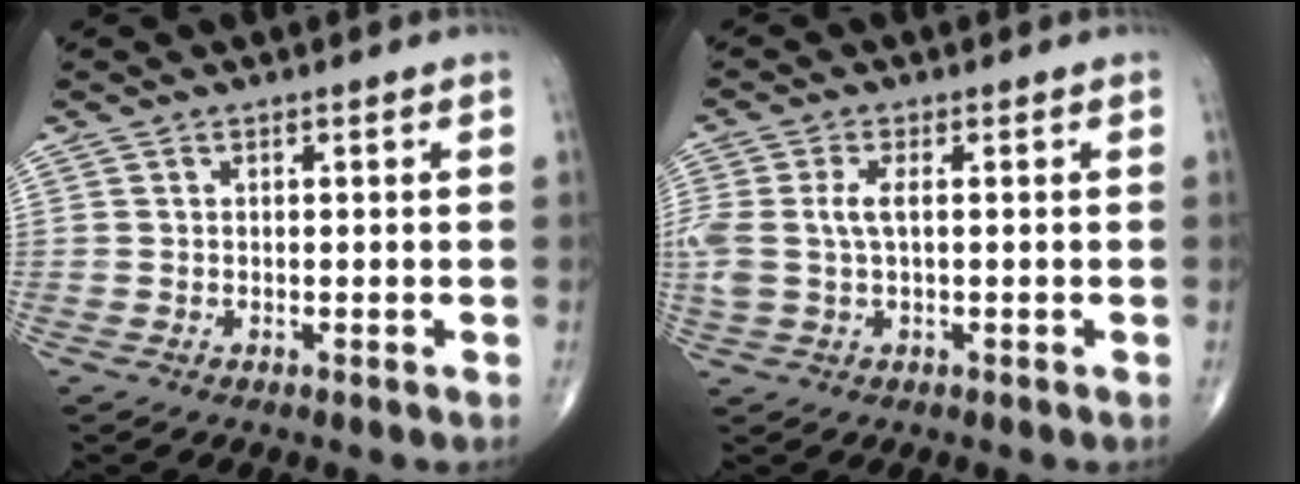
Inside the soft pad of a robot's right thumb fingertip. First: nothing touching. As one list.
[{"total": 5.5, "force": [0.6, 2.5, 4.9], "torque": [-0.139, 0.013, 0.013]}]